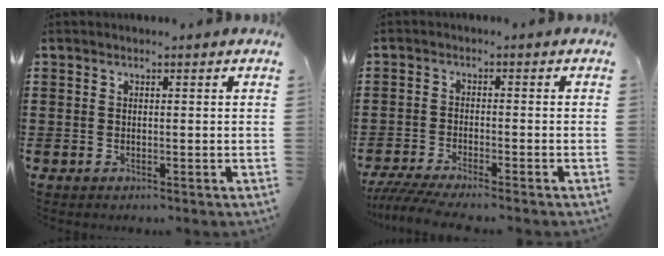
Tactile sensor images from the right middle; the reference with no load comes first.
{"total": 3.5, "force": [-3.2, 0.0, 1.6], "torque": [-0.040, -0.012, -0.065]}